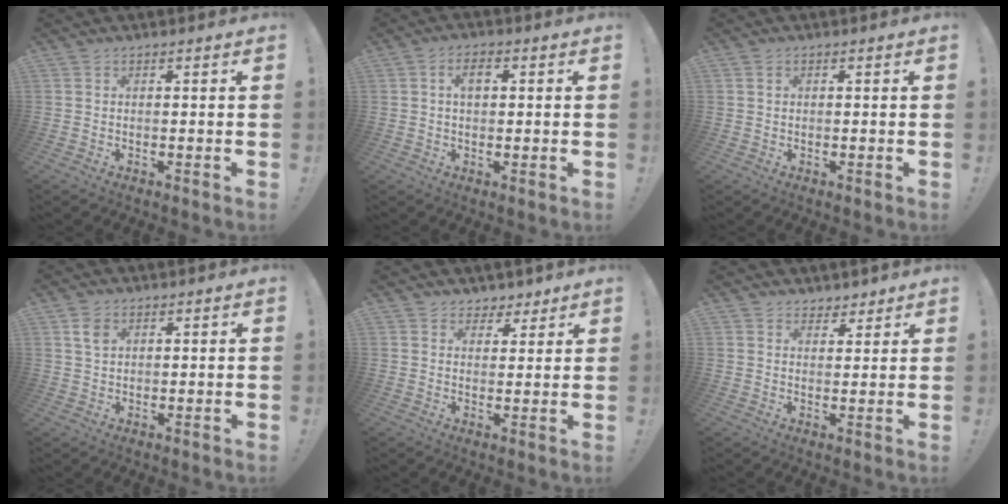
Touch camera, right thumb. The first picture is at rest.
{"total": 4.2, "force": [1.1, 2.2, 3.4], "torque": [-0.046, 0.003, 0.014]}
{"total": 0.7, "force": [0.3, 0.6, 0.2], "torque": [0.003, -0.001, 0.003]}
{"total": 4.0, "force": [1.9, 2.7, 2.2], "torque": [-0.024, -0.007, 0.032]}
{"total": 4.7, "force": [3.3, 3.4, 0.2], "torque": [0.009, -0.025, 0.061]}
{"total": 4.0, "force": [3.3, 2.4, 0.1], "torque": [0.015, -0.028, 0.059]}